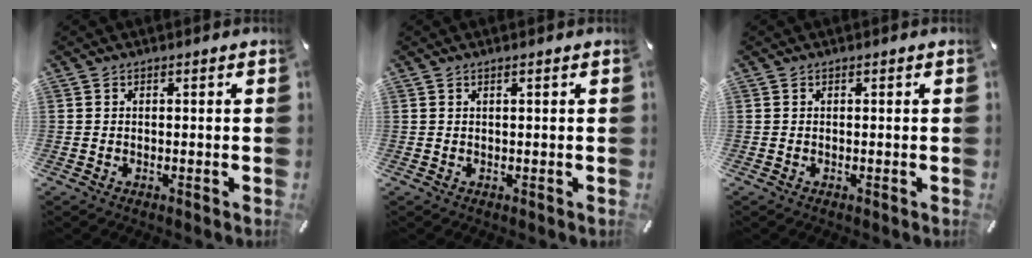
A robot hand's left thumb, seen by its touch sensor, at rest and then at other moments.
{"total": 0.8, "force": [0.3, 0.0, 0.7], "torque": [-0.011, 0.000, 0.005]}
{"total": 0.0}